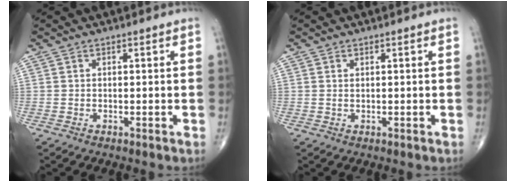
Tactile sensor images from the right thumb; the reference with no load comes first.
{"total": 0.5, "force": [0.3, 0.2, 0.4], "torque": [-0.010, 0.001, 0.006]}